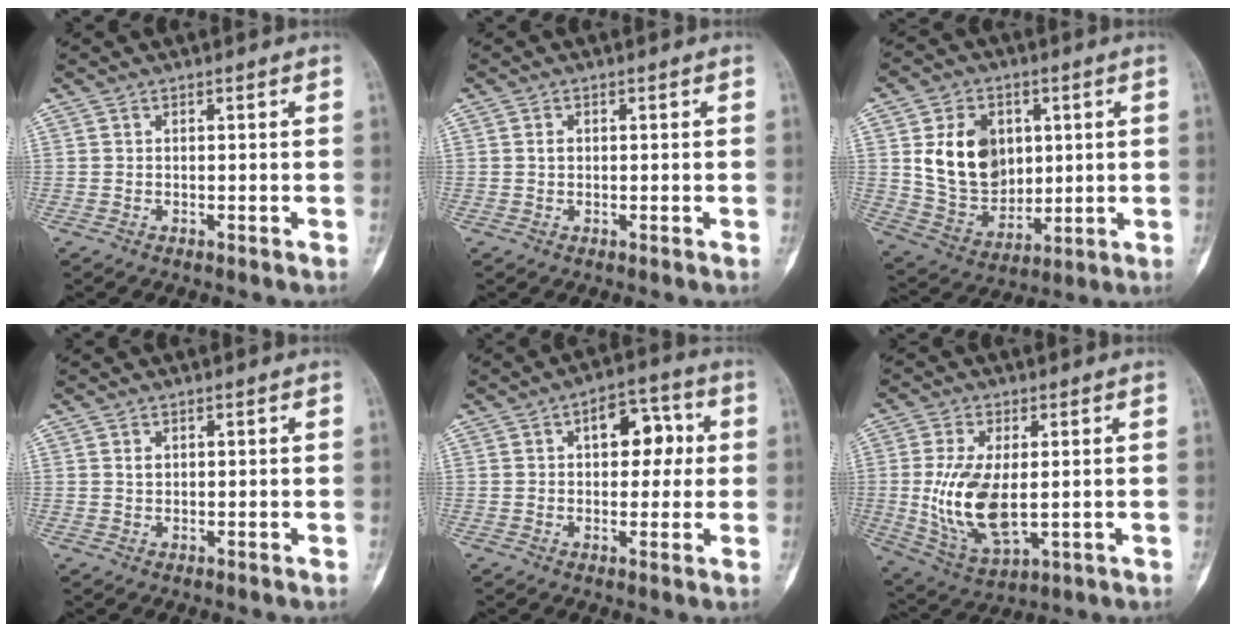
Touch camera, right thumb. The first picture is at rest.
{"total": 1.2, "force": [0.2, 1.0, 0.7], "torque": [-0.005, 0.002, 0.003]}
{"total": 15.5, "force": [3.3, 11.9, 9.4], "torque": [-0.113, -0.016, 0.076]}
{"total": 1.3, "force": [0.5, 1.0, 0.7], "torque": [-0.002, -0.002, 0.009]}
{"total": 9.6, "force": [2.0, 5.8, 7.4], "torque": [-0.061, 0.019, 0.024]}
{"total": 13.9, "force": [-0.2, 7.4, 11.7], "torque": [-0.225, -0.011, 0.012]}